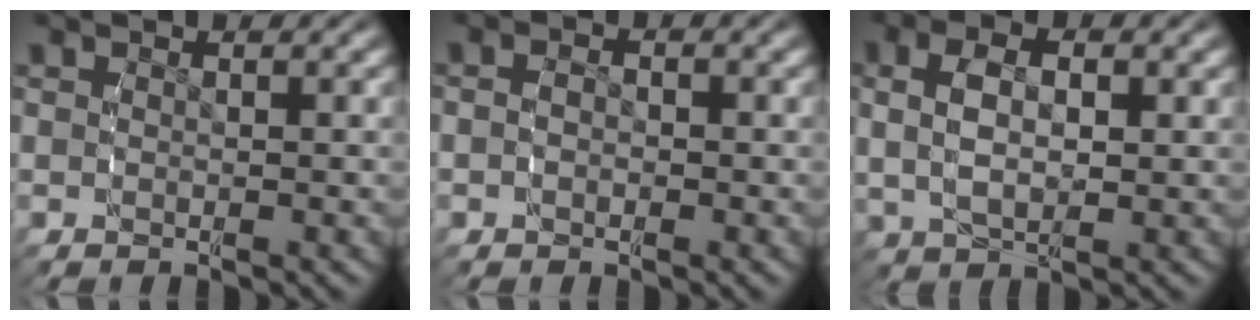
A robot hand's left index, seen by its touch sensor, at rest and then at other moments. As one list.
[{"total": 1.3, "force": [-0.5, 0.9, 0.8], "torque": [-0.022, -0.005, -0.009]}, {"total": 4.9, "force": [0.8, 3.1, 3.8], "torque": [-0.075, -0.005, 0.020]}]